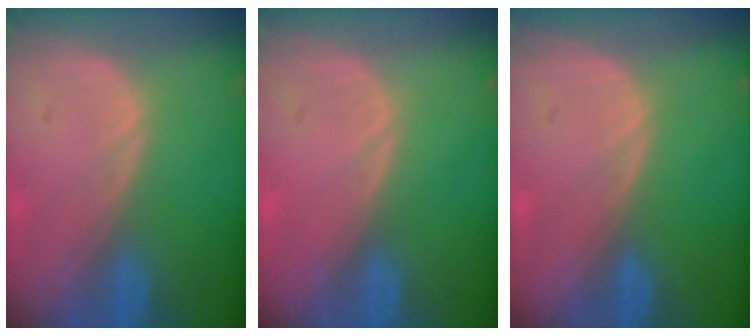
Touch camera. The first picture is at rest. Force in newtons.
{"total": 0.0}
{"total": 0.0}